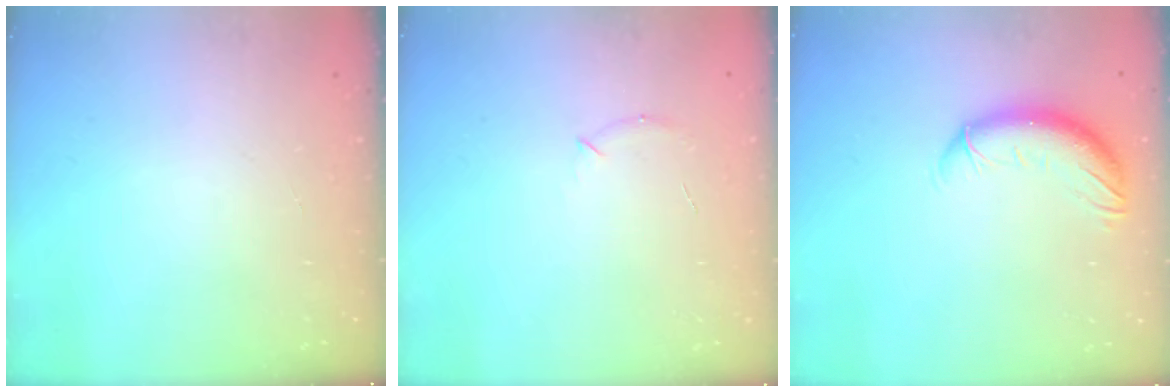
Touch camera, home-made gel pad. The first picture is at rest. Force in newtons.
{"total": 5.0, "press": 4.8, "slide": 1.2}
{"total": 10.6, "press": 10.4, "slide": 2.0}